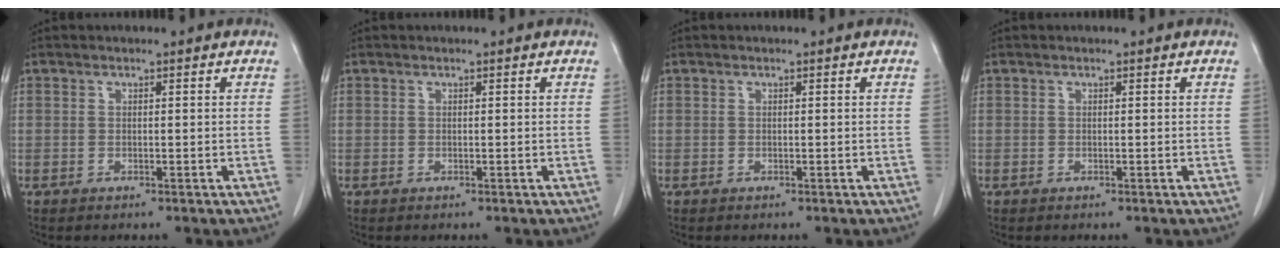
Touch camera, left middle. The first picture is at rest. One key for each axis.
{"total": 0.0}
{"total": 0.0}
{"total": 0.0}